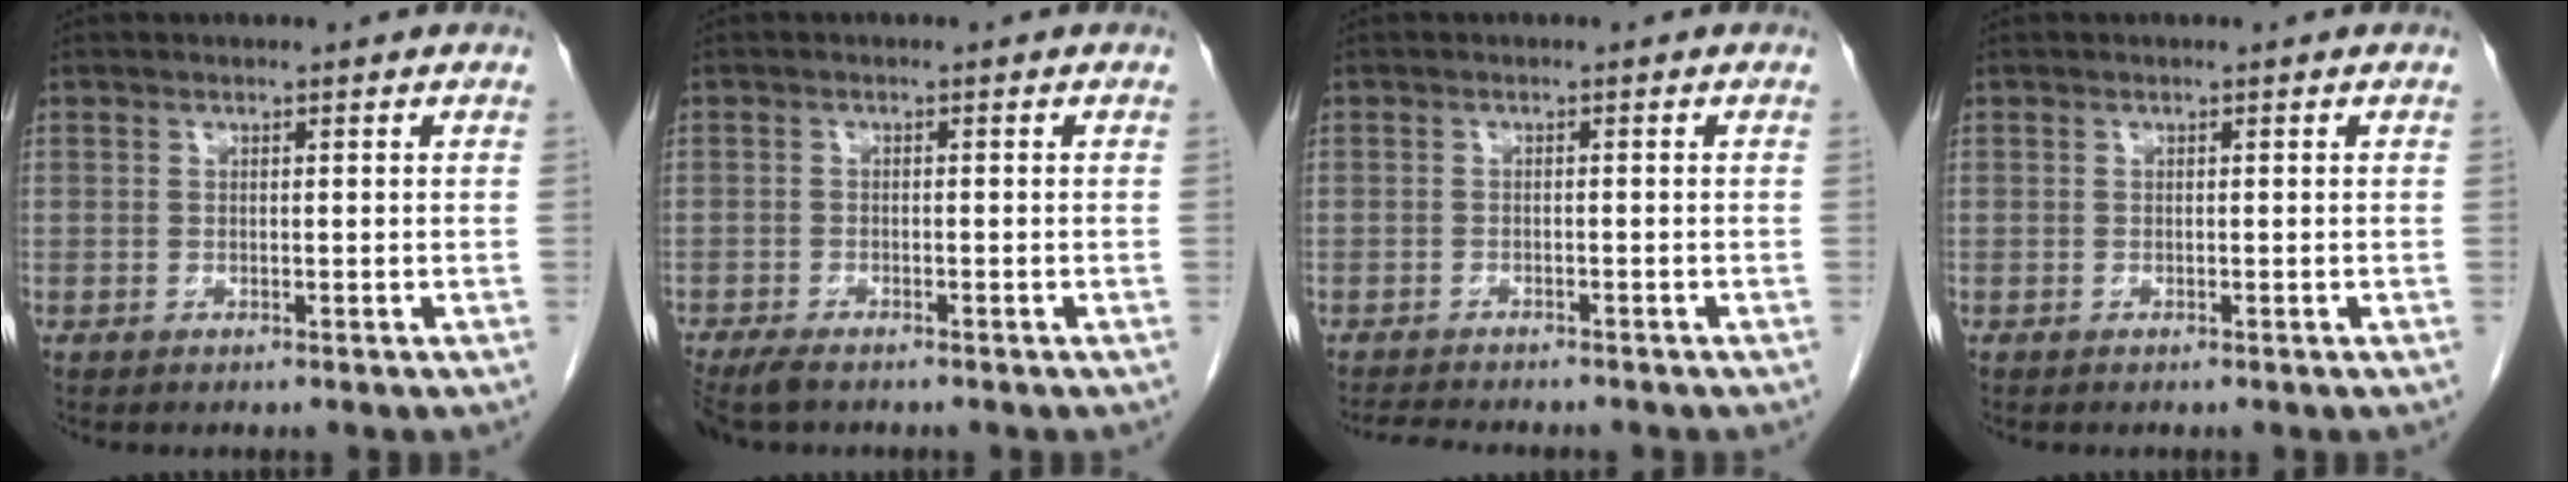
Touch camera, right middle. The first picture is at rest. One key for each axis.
{"total": 4.7, "fx": -3.9, "fy": 1.3, "fz": 2.4, "tx": -0.043, "ty": -0.012, "tz": -0.066}
{"total": 6.0, "fx": -5.5, "fy": 1.0, "fz": 2.3, "tx": -0.037, "ty": -0.012, "tz": -0.081}
{"total": 0.0}